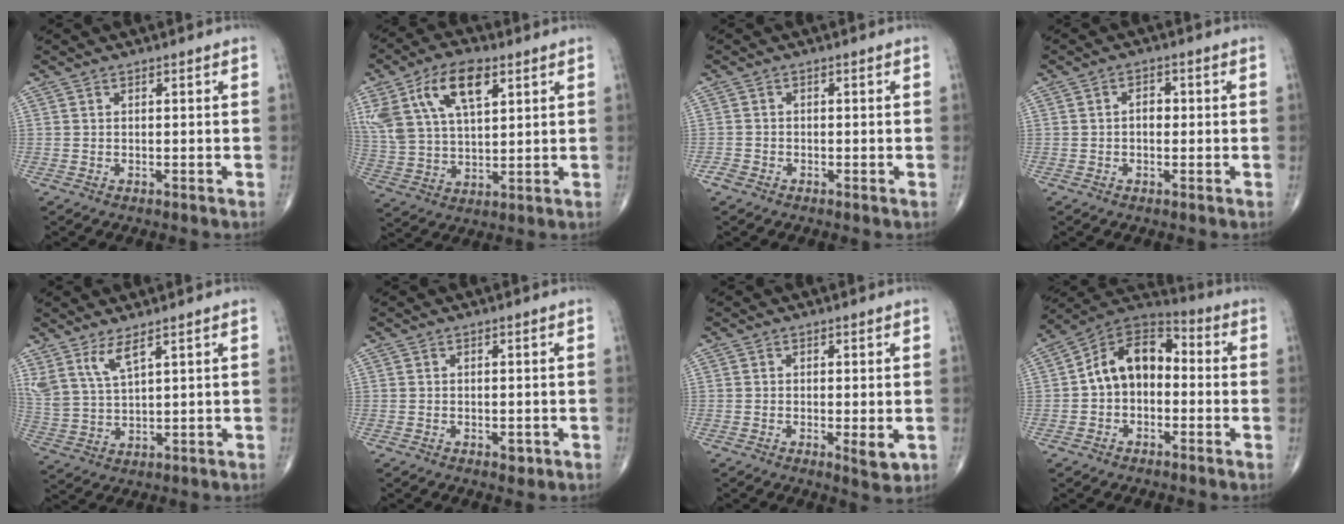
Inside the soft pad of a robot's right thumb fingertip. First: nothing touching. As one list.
[{"total": 16.7, "force": [7.5, 8.3, 12.3], "torque": [-0.239, -0.007, 0.144]}, {"total": 1.3, "force": [-1.0, 0.8, 0.4], "torque": [-0.007, 0.001, -0.023]}, {"total": 2.5, "force": [0.0, 1.7, 1.8], "torque": [-0.022, 0.009, -0.004]}, {"total": 6.4, "force": [4.2, 1.6, 4.5], "torque": [-0.099, -0.025, 0.096]}, {"total": 1.4, "force": [-0.6, 0.8, 0.9], "torque": [-0.006, 0.000, -0.006]}, {"total": 3.2, "force": [-0.6, 1.0, 3.0], "torque": [-0.048, -0.011, -0.011]}, {"total": 12.2, "force": [-0.5, 8.5, 8.8], "torque": [-0.117, 0.045, -0.027]}]